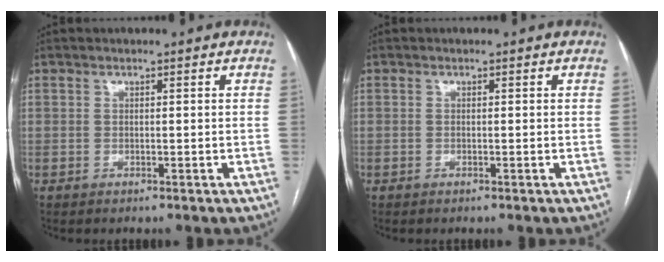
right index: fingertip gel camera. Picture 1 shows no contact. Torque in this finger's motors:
{"motor_torque": [0.24, 0.00, 0.15, 0.05]}